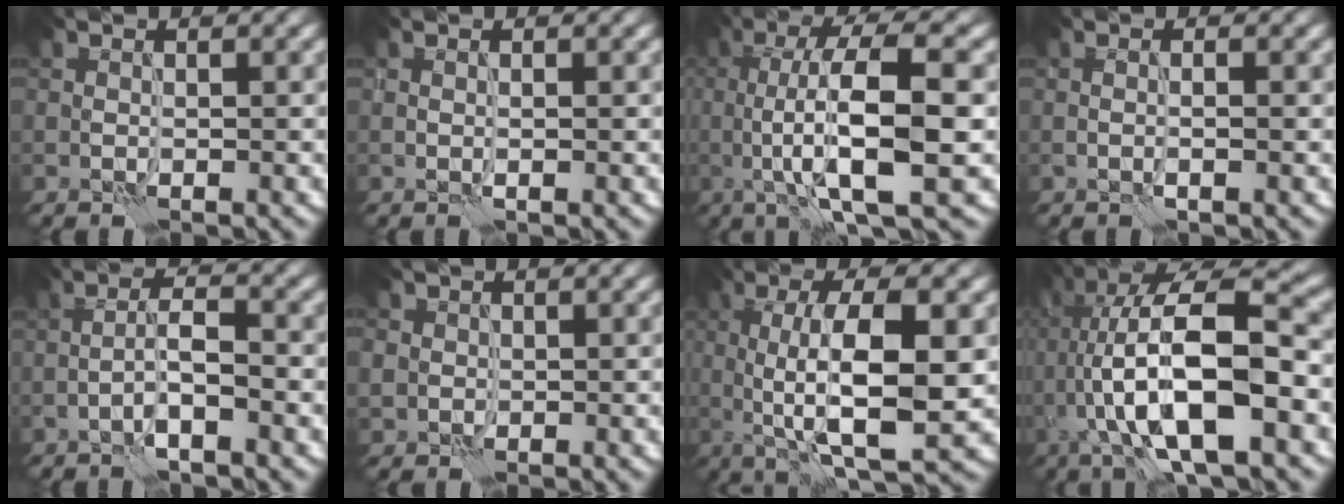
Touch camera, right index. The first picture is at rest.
{"total": 0.5, "force": [0.0, 0.1, 0.5], "torque": [-0.013, 0.000, 0.000]}
{"total": 10.5, "force": [-0.6, 2.9, 10.0], "torque": [-0.150, 0.012, -0.015]}
{"total": 1.1, "force": [-0.1, 0.2, 1.1], "torque": [-0.017, -0.005, -0.005]}
{"total": 3.0, "force": [-1.5, 0.5, 2.6], "torque": [-0.051, 0.012, -0.033]}
{"total": 1.9, "force": [0.2, 1.8, 0.3], "torque": [-0.006, 0.004, 0.004]}
{"total": 9.6, "force": [0.2, 2.8, 9.2], "torque": [-0.142, 0.003, 0.006]}
{"total": 14.2, "force": [-1.1, 4.9, 13.3], "torque": [-0.248, 0.029, -0.018]}